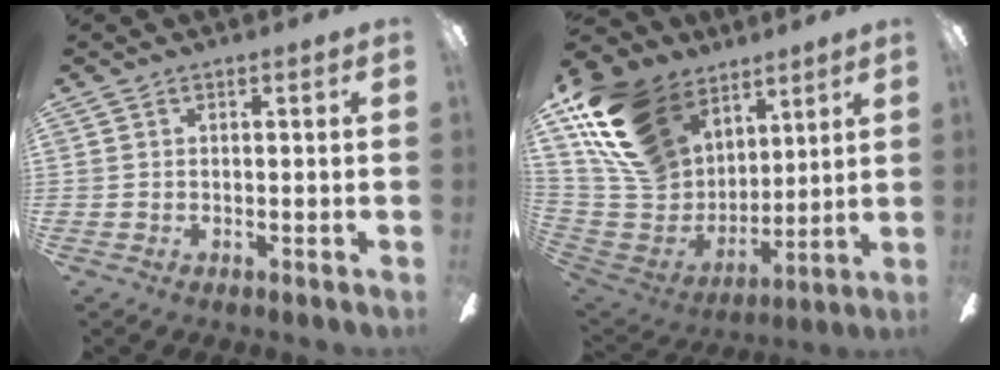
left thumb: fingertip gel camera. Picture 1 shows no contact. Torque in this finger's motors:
{"motor_torque": [2.57, 2.44, 1.33, -1.44, 0.43]}